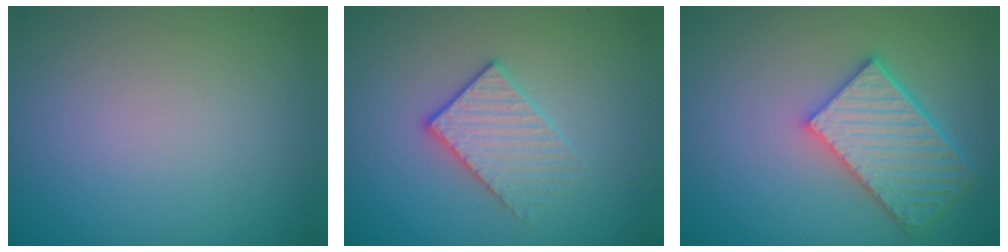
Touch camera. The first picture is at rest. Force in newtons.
{"total": 2.2, "press": 1.9, "slide": 1.2}
{"total": 5.2, "press": 4.6, "slide": 2.4}